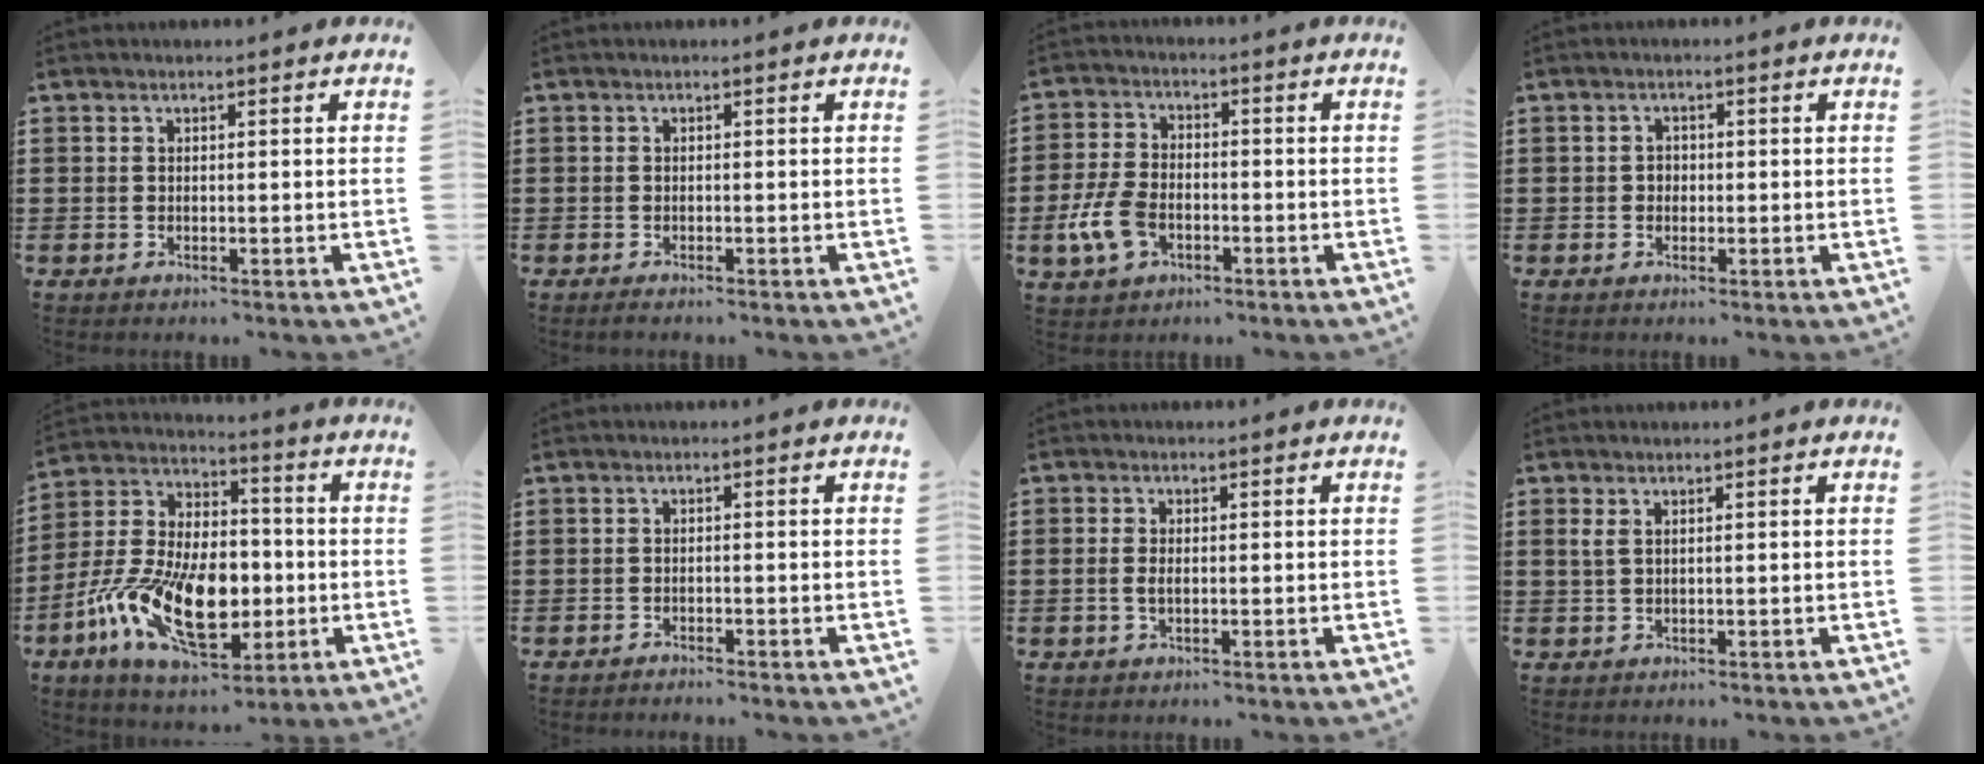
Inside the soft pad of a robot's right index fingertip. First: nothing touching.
{"total": 0.6, "force": [-0.6, 0.0, 0.1], "torque": [-0.002, -0.004, -0.011]}
{"total": 6.9, "force": [-2.6, 4.1, 4.9], "torque": [-0.125, -0.001, -0.054]}
{"total": 1.4, "force": [-0.3, 1.2, 0.5], "torque": [-0.014, 0.003, -0.008]}
{"total": 15.4, "force": [-4.6, 8.5, 12.0], "torque": [-0.275, 0.005, -0.083]}
{"total": 1.2, "force": [-1.2, -0.1, 0.0], "torque": [-0.005, -0.001, -0.024]}
{"total": 1.6, "force": [-0.3, 0.7, 1.4], "torque": [-0.036, -0.003, -0.008]}
{"total": 1.3, "force": [0.4, 0.4, 1.1], "torque": [-0.023, 0.003, 0.006]}